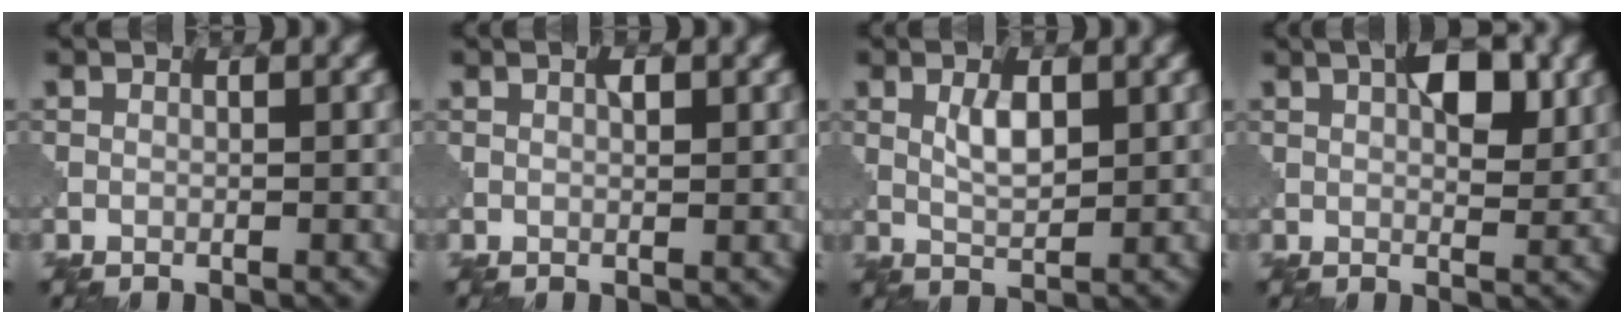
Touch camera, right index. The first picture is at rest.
{"total": 1.0, "force": [0.6, 0.2, 0.8], "torque": [-0.010, -0.003, 0.012]}
{"total": 2.6, "force": [1.2, 1.1, 2.1], "torque": [-0.044, -0.001, 0.027]}
{"total": 4.7, "force": [1.9, 1.9, 3.9], "torque": [-0.058, 0.002, 0.031]}